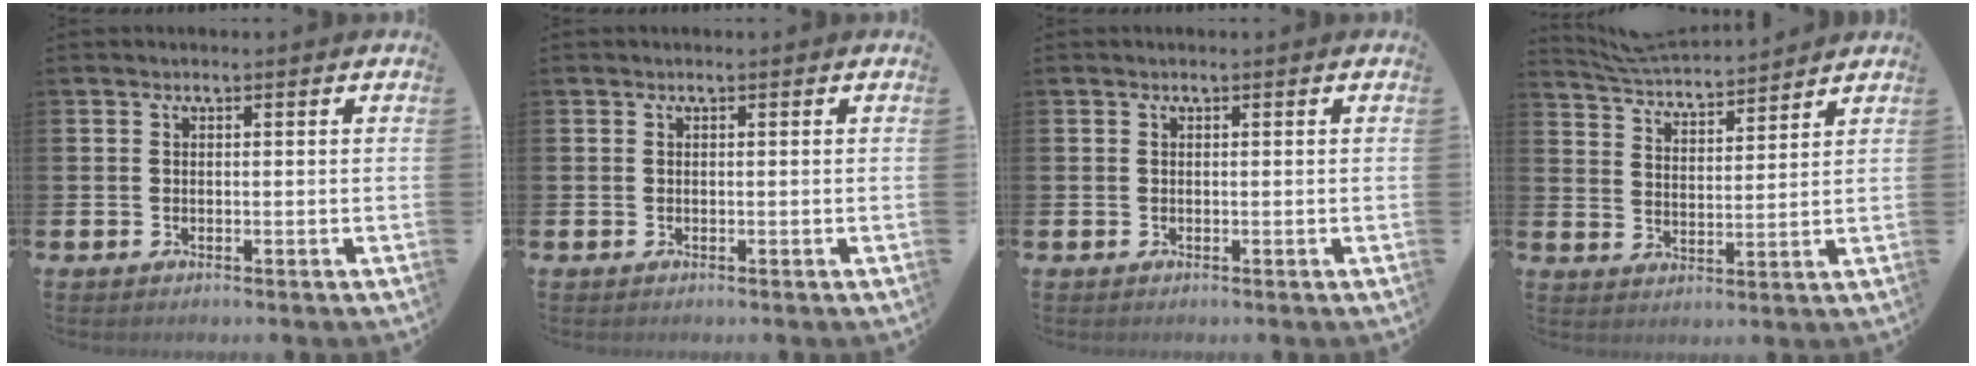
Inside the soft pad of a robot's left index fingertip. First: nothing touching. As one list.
[{"total": 0.0}, {"total": 0.0}, {"total": 4.9, "force": [4.8, 0.5, 0.3], "torque": [-0.031, -0.037, 0.084]}]